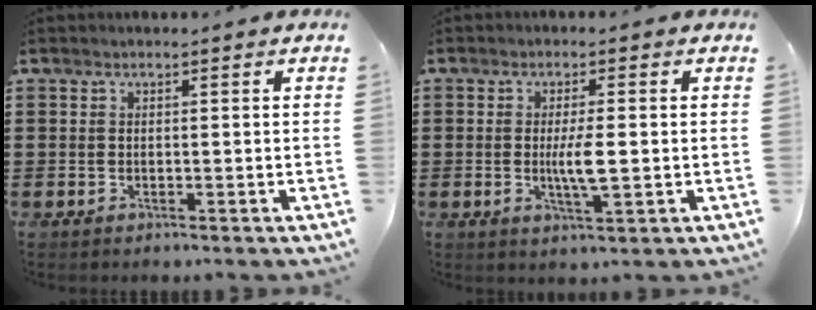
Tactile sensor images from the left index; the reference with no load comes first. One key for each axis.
{"total": 4.5, "fx": -0.2, "fy": 0.7, "fz": 4.5, "tx": -0.088, "ty": -0.004, "tz": -0.008}